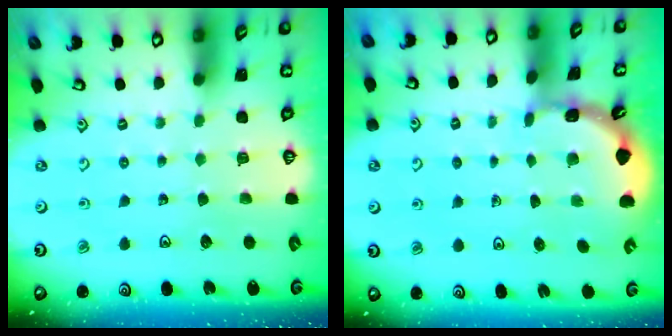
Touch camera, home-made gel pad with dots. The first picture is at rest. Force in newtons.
{"total": 1.5, "press": 1.5, "slide": 0.1}